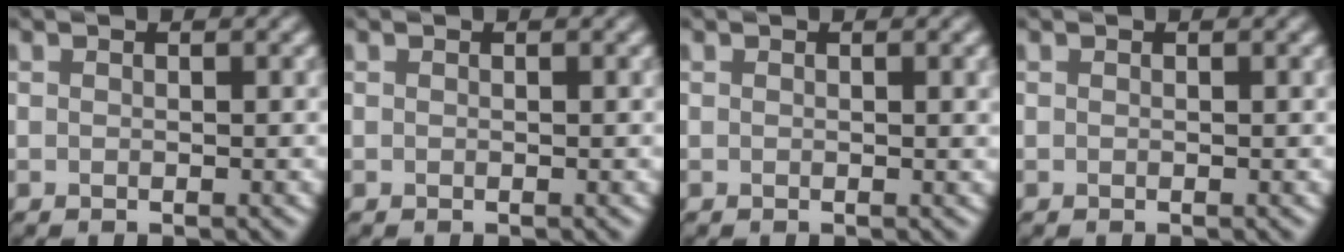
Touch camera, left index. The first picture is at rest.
{"total": 0.0}
{"total": 1.1, "force": [0.3, 0.3, 1.1], "torque": [-0.011, 0.001, 0.002]}
{"total": 0.0}